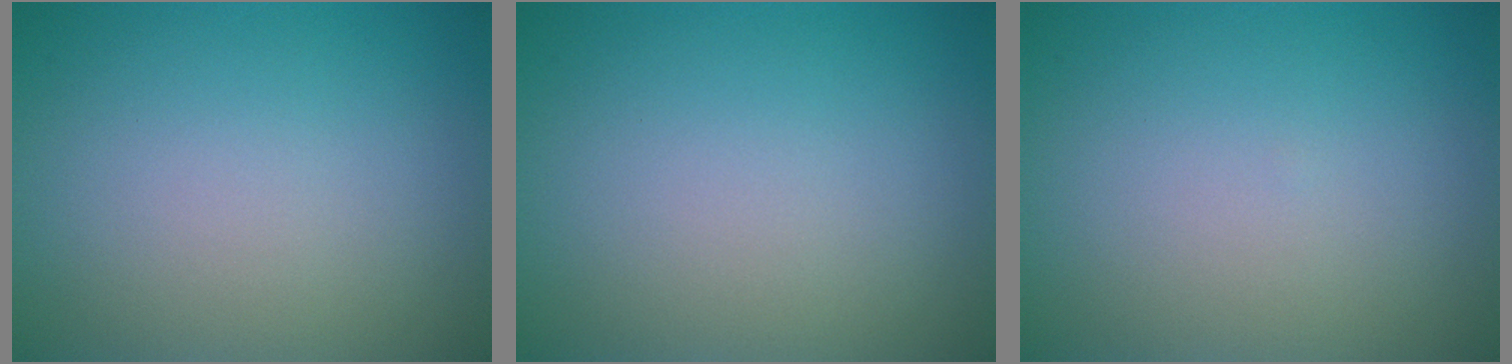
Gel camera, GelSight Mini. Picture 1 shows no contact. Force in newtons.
{"total": 0.0}
{"total": 0.0}